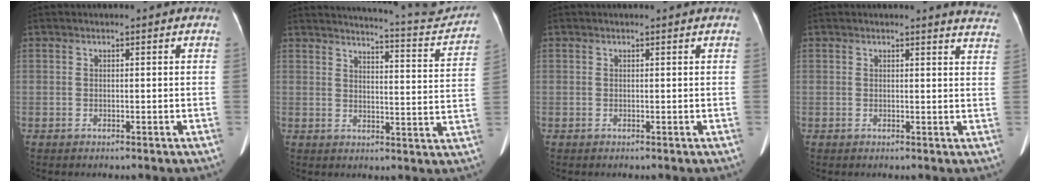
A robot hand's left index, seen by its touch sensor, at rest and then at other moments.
{"total": 14.9, "force": [14.5, -0.4, 3.3], "torque": [-0.047, -0.059, 0.172]}
{"total": 0.7, "force": [0.7, -0.1, 0.2], "torque": [-0.008, 0.000, 0.012]}
{"total": 6.3, "force": [6.2, 0.2, 1.0], "torque": [0.003, -0.043, 0.033]}